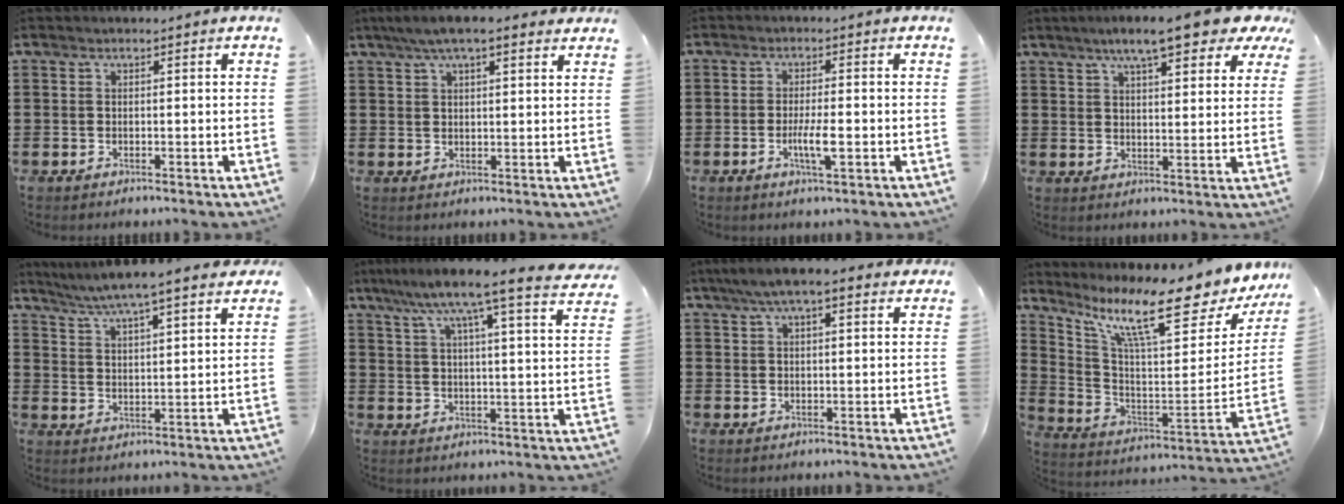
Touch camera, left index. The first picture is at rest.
{"total": 5.3, "force": [3.7, 1.3, 3.6], "torque": [-0.076, 0.005, 0.065]}
{"total": 4.4, "force": [-1.1, 0.8, 4.2], "torque": [-0.077, -0.003, -0.022]}
{"total": 9.3, "force": [7.1, 1.6, 5.8], "torque": [-0.107, -0.017, 0.123]}
{"total": 5.7, "force": [5.2, -0.2, 2.3], "torque": [-0.066, -0.025, 0.088]}
{"total": 9.3, "force": [7.6, -0.3, 5.3], "torque": [-0.125, -0.043, 0.120]}
{"total": 5.5, "force": [3.8, 1.3, 3.8], "torque": [-0.080, 0.004, 0.067]}
{"total": 13.6, "force": [9.2, 1.9, 9.9], "torque": [-0.199, -0.065, 0.144]}